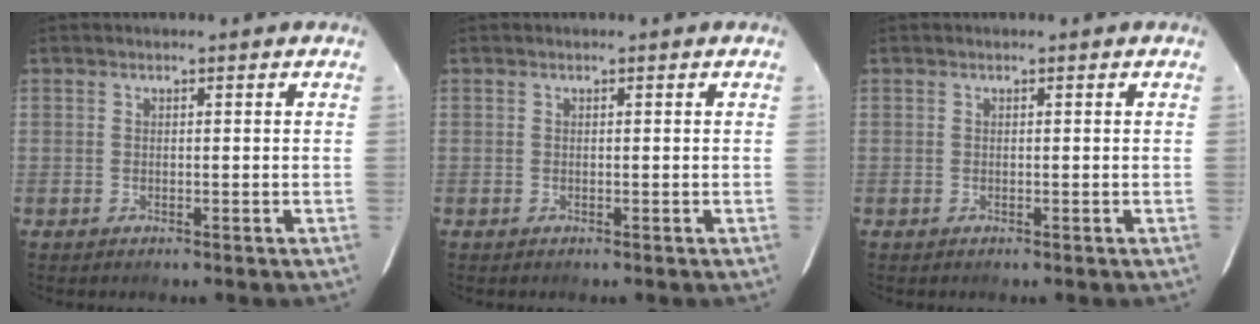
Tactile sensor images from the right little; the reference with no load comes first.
{"total": 0.0}
{"total": 0.0}